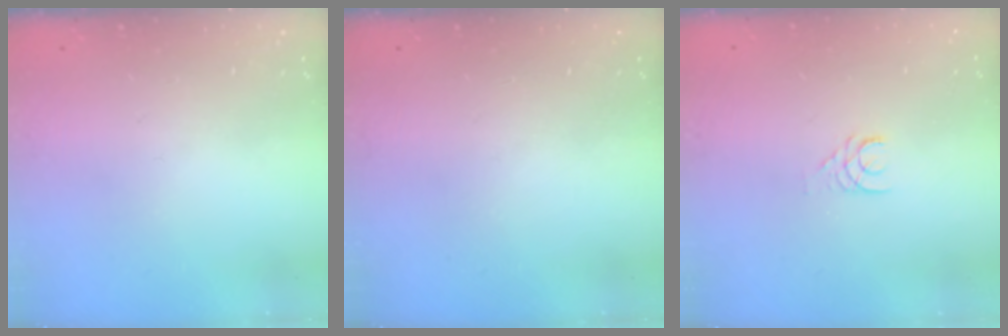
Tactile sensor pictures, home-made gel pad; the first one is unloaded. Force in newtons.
{"total": 0.0}
{"total": 2.4, "press": 2.4, "slide": 0.2}